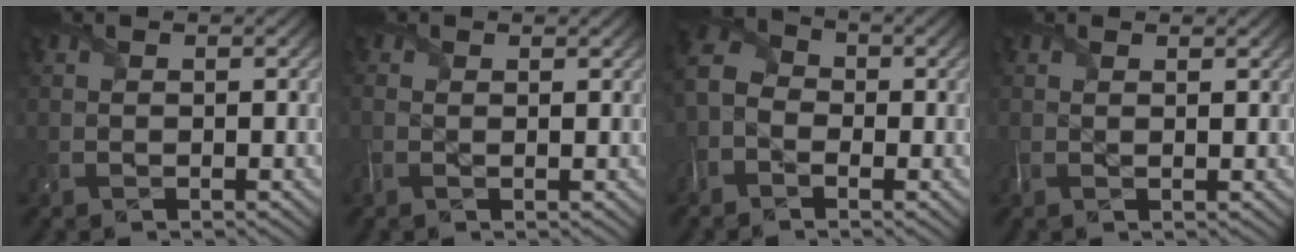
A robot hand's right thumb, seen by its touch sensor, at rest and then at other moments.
{"total": 1.6, "force": [0.1, 1.1, 1.1], "torque": [-0.033, -0.002, -0.001]}
{"total": 4.6, "force": [-2.1, 3.3, 2.4], "torque": [-0.066, 0.001, -0.059]}
{"total": 1.2, "force": [0.8, 0.4, 0.8], "torque": [-0.022, -0.001, 0.015]}